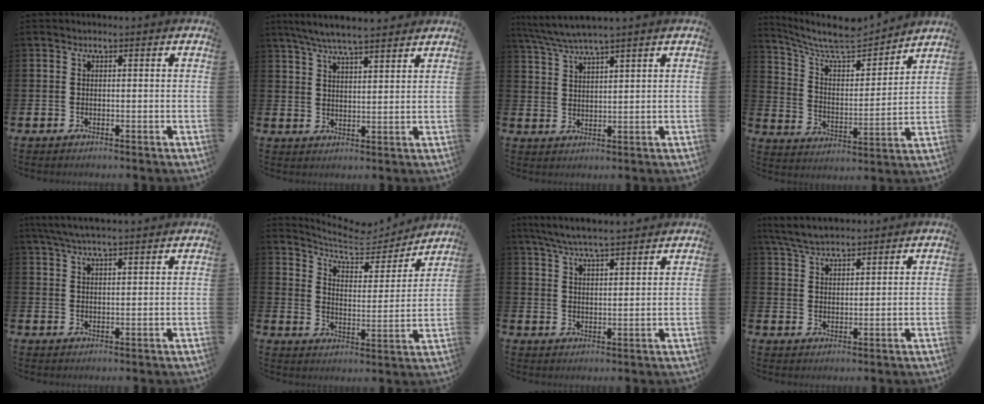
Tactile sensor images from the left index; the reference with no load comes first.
{"total": 6.3, "force": [5.9, 0.6, 2.3], "torque": [-0.056, -0.021, 0.105]}
{"total": 4.6, "force": [4.2, -0.4, 1.8], "torque": [-0.049, -0.014, 0.076]}
{"total": 9.3, "force": [8.3, 2.3, 3.5], "torque": [-0.100, -0.060, 0.142]}
{"total": 5.4, "force": [4.9, 0.5, 2.1], "torque": [-0.048, -0.013, 0.090]}
{"total": 6.7, "force": [5.8, 2.3, 2.4], "torque": [-0.073, -0.043, 0.092]}
{"total": 6.3, "force": [6.0, 0.3, 1.9], "torque": [-0.057, -0.023, 0.108]}
{"total": 5.2, "force": [5.0, 0.8, 1.3], "torque": [-0.043, -0.014, 0.093]}